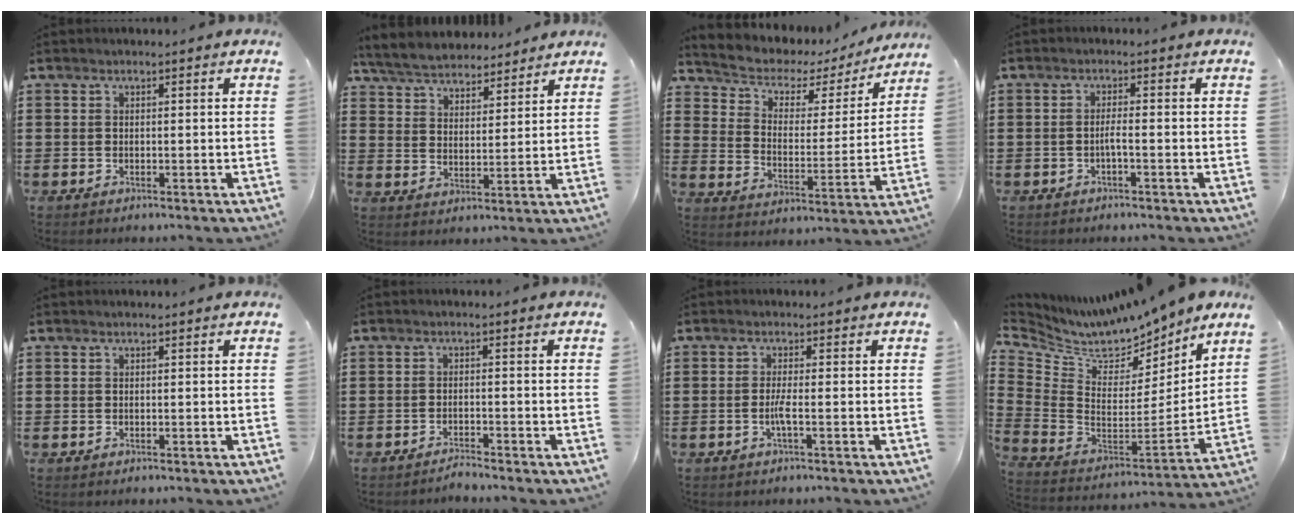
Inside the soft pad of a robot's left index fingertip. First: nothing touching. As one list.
[{"total": 5.4, "force": [5.2, 1.2, 0.8], "torque": [-0.041, -0.022, 0.093]}, {"total": 4.2, "force": [3.2, 2.4, 1.2], "torque": [-0.048, -0.025, 0.046]}, {"total": 1.7, "force": [-0.8, -0.1, 1.5], "torque": [-0.028, -0.002, -0.014]}, {"total": 0.0}, {"total": 1.5, "force": [-1.5, -0.1, 0.4], "torque": [-0.010, 0.003, -0.029]}, {"total": 2.3, "force": [-0.7, 0.0, 2.2], "torque": [-0.049, -0.004, -0.016]}, {"total": 8.7, "force": [8.3, 1.9, 1.7], "torque": [-0.084, -0.071, 0.144]}]